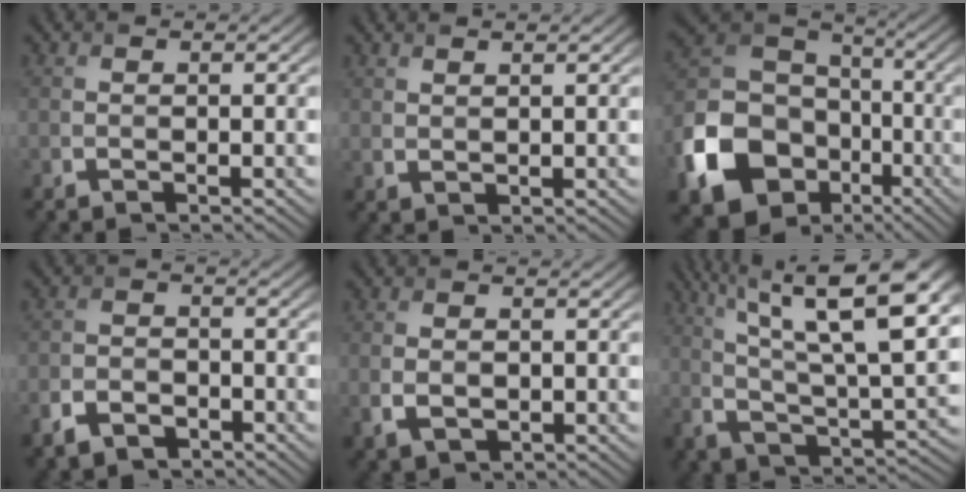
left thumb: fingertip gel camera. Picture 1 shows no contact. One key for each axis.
{"total": 1.2, "fx": 1.1, "fy": 0.1, "fz": 0.5, "tx": -0.017, "ty": -0.001, "tz": 0.024}
{"total": 17.2, "fx": -6.8, "fy": 13.3, "fz": 8.6, "tx": -0.244, "ty": -0.044, "tz": -0.130}
{"total": 4.0, "fx": -2.7, "fy": 2.4, "fz": 1.7, "tx": -0.036, "ty": -0.005, "tz": -0.058}
{"total": 3.3, "fx": -0.6, "fy": 2.3, "fz": 2.3, "tx": -0.051, "ty": -0.007, "tz": -0.008}
{"total": 17.7, "fx": 7.9, "fy": 6.3, "fz": 14.5, "tx": -0.259, "ty": 0.009, "tz": 0.131}